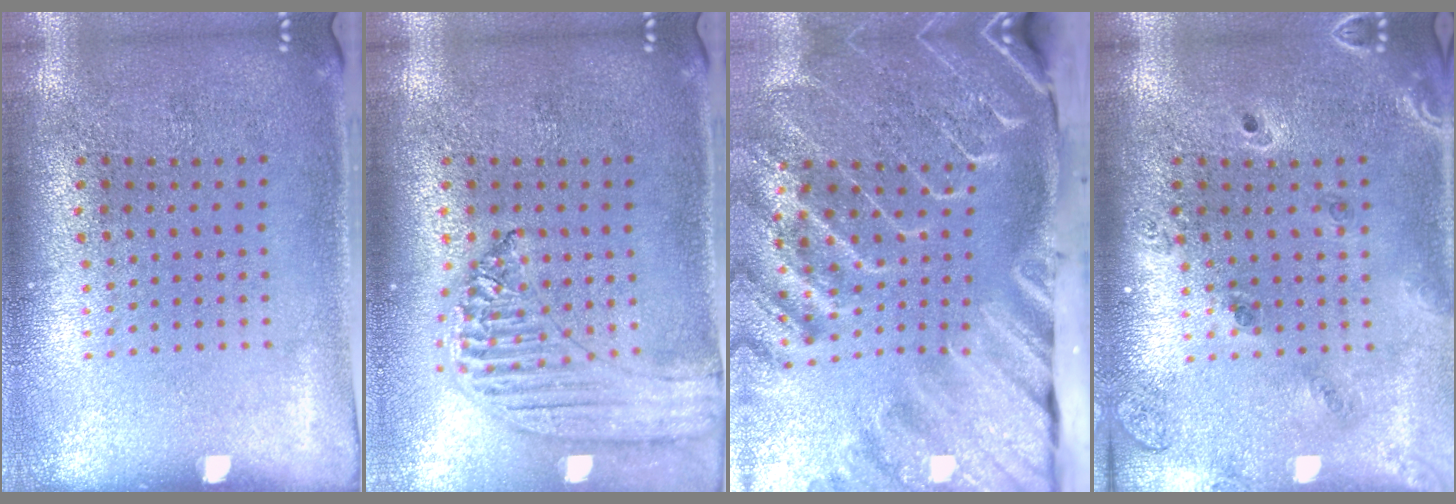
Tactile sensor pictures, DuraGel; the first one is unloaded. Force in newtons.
{"total": 1.3, "press": 1.3, "slide": 0.1}
{"total": 4.7, "press": 3.5, "slide": 3.2}
{"total": 1.3, "press": 1.3, "slide": 0.5}